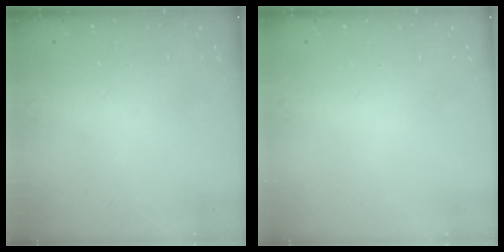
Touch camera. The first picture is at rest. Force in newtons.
{"total": 0.0}